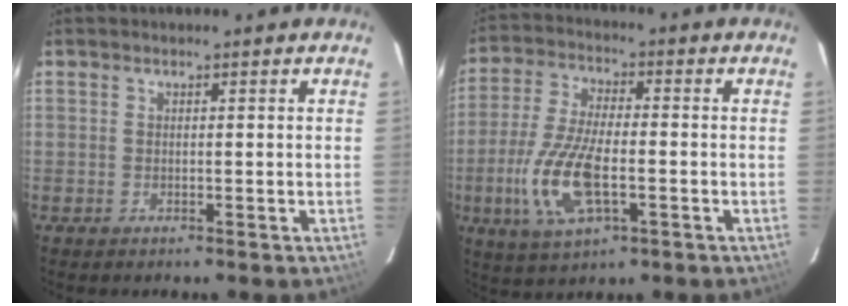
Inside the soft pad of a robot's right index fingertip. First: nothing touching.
{"total": 13.6, "force": [-3.8, 5.5, 11.9], "torque": [-0.257, -0.007, -0.071]}